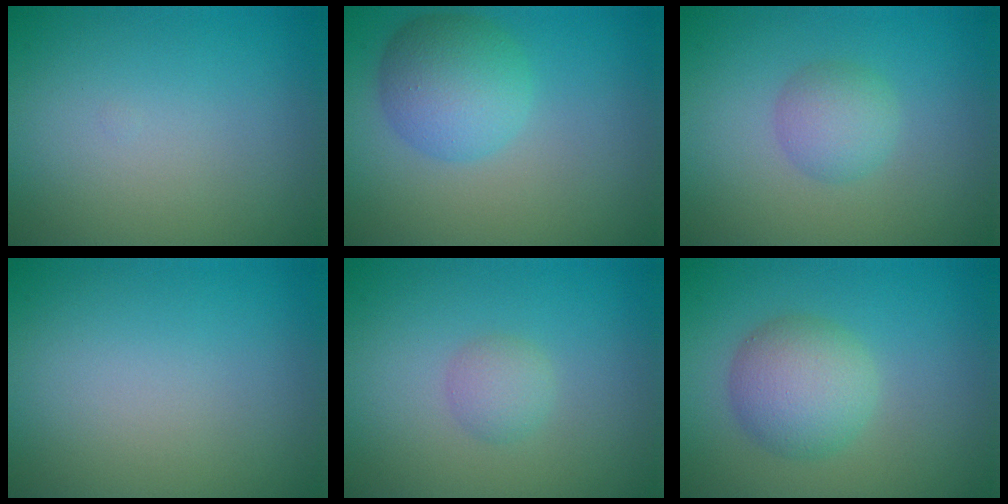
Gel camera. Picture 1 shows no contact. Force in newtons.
{"total": 4.6, "press": 4.6, "slide": 0.2}
{"total": 2.4, "press": 2.4, "slide": 0.1}
{"total": 0.0}
{"total": 1.6, "press": 1.6, "slide": 0.0}
{"total": 4.4, "press": 4.4, "slide": 0.2}